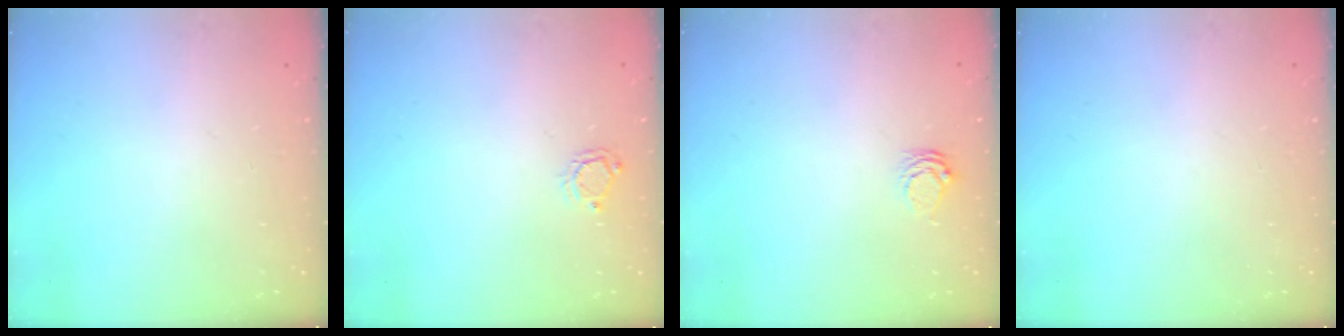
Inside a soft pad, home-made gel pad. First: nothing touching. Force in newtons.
{"total": 2.9, "press": 2.9, "slide": 0.3}
{"total": 3.8, "press": 3.8, "slide": 0.3}
{"total": 0.0}